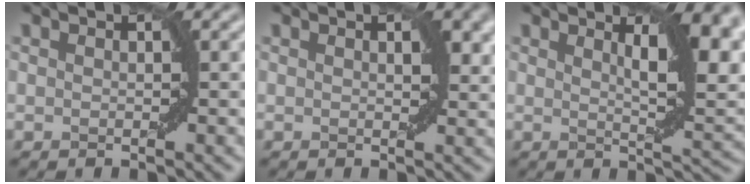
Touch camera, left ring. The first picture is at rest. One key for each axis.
{"total": 2.1, "fx": 0.8, "fy": 0.8, "fz": 1.7, "tx": -0.018, "ty": 0.000, "tz": 0.016}
{"total": 7.2, "fx": 2.7, "fy": 2.0, "fz": 6.4, "tx": -0.078, "ty": 0.001, "tz": 0.044}